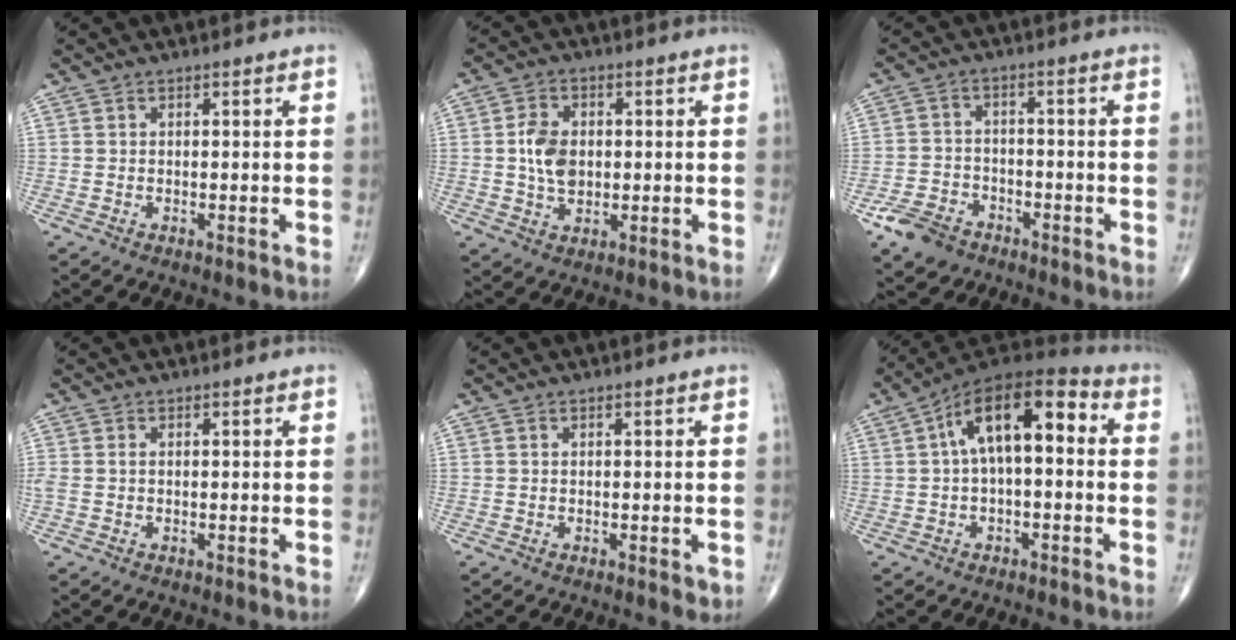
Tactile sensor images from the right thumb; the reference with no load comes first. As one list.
[{"total": 6.9, "force": [0.3, 4.8, 4.9], "torque": [-0.081, 0.000, 0.006]}, {"total": 7.3, "force": [-4.6, 5.0, 2.7], "torque": [-0.041, 0.021, -0.085]}, {"total": 1.5, "force": [-0.1, 0.9, 1.2], "torque": [-0.038, 0.004, 0.000]}, {"total": 1.1, "force": [-0.1, 0.5, 1.0], "torque": [-0.010, -0.003, -0.001]}, {"total": 14.4, "force": [2.1, 6.8, 12.6], "torque": [-0.189, 0.044, 0.025]}]